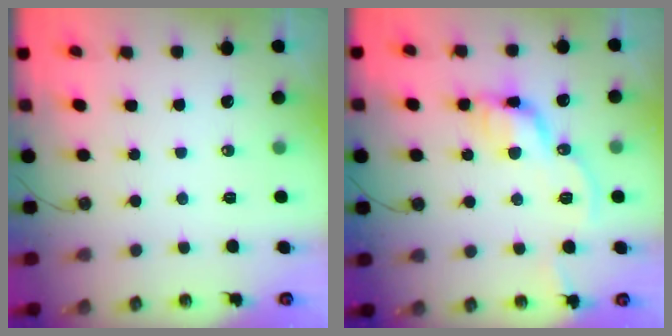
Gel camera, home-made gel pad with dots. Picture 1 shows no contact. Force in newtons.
{"total": 11.7, "press": 11.7, "slide": 1.2}